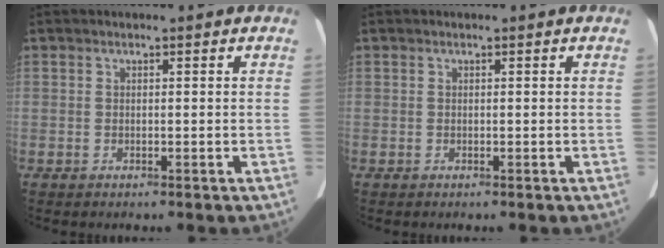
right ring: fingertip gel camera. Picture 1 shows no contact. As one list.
[{"total": 0.0}]